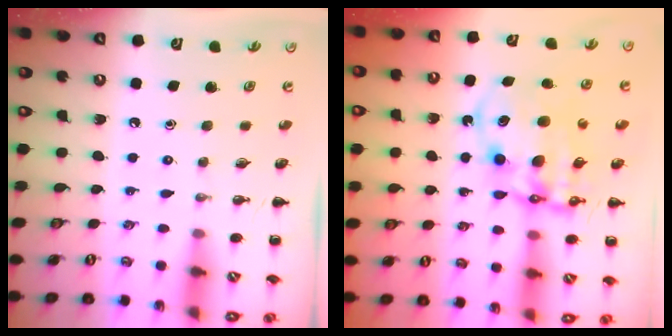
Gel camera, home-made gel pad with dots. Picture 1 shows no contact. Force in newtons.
{"total": 10.6, "press": 10.3, "slide": 2.5}